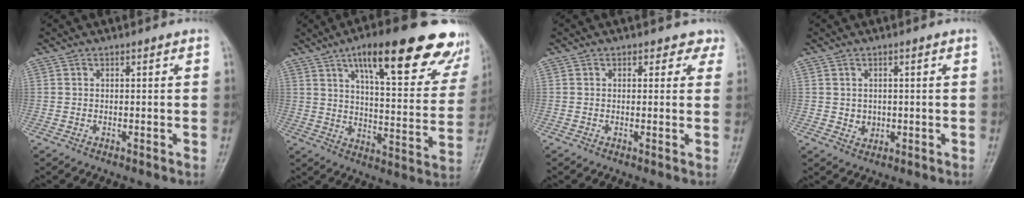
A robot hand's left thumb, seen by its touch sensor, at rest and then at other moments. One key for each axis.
{"total": 24.8, "fx": 15.2, "fy": 7.5, "fz": 18.1, "tx": -0.208, "ty": -0.040, "tz": 0.211}
{"total": 2.5, "fx": 1.9, "fy": 1.7, "fz": 0.3, "tx": 0.026, "ty": -0.009, "tz": 0.005}
{"total": 2.2, "fx": 0.1, "fy": 2.0, "fz": 1.0, "tx": -0.007, "ty": -0.001, "tz": 0.007}